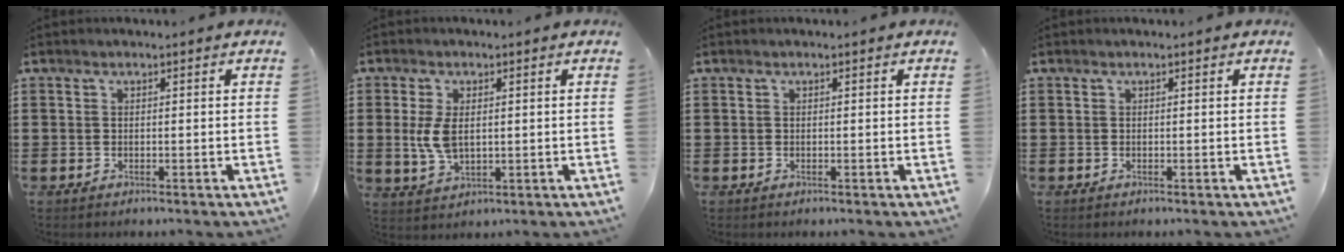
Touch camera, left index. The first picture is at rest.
{"total": 5.4, "force": [0.5, 3.0, 4.4], "torque": [-0.119, -0.002, 0.001]}
{"total": 0.0}
{"total": 0.0}